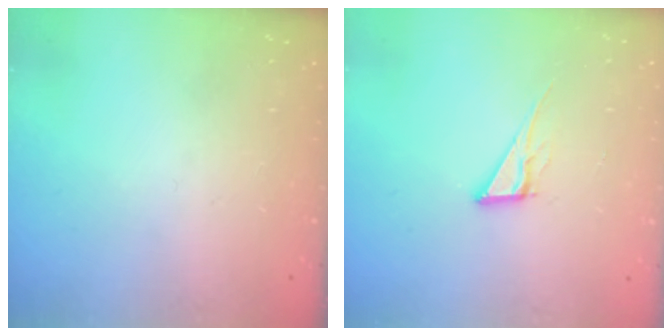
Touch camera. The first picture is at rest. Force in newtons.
{"total": 6.8, "press": 6.8, "slide": 0.2}